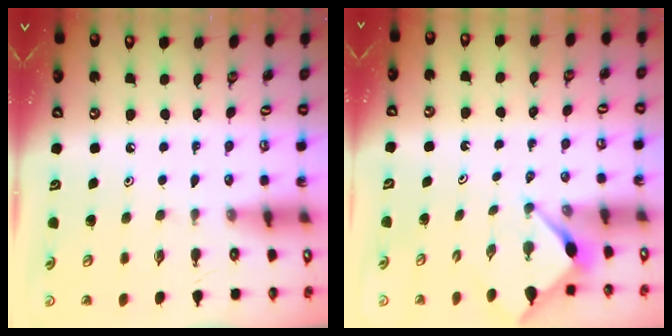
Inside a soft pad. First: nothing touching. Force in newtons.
{"total": 2.8, "press": 2.8, "slide": 0.3}